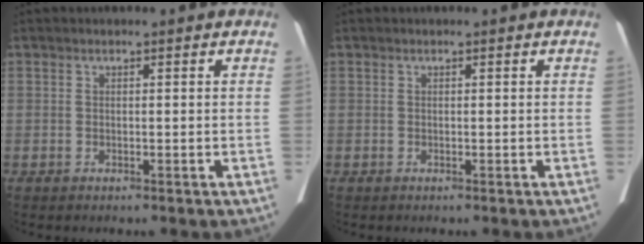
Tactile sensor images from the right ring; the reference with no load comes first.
{"total": 0.0}